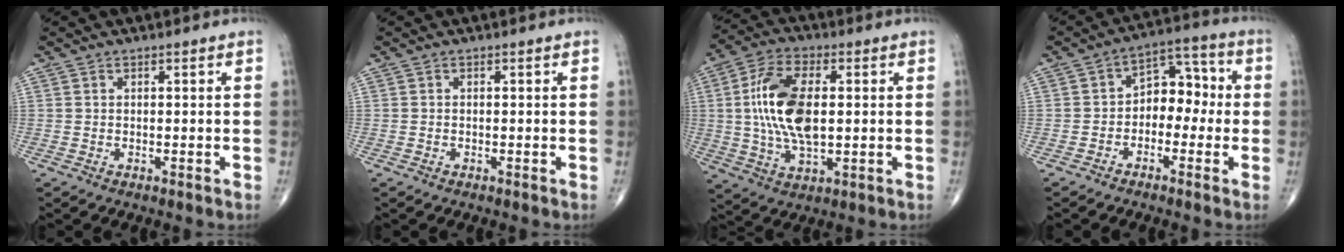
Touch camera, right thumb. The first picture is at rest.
{"total": 0.0}
{"total": 14.8, "force": [1.2, 7.3, 12.8], "torque": [-0.254, 0.003, 0.023]}
{"total": 8.4, "force": [-1.1, 5.8, 5.9], "torque": [-0.049, 0.043, -0.033]}